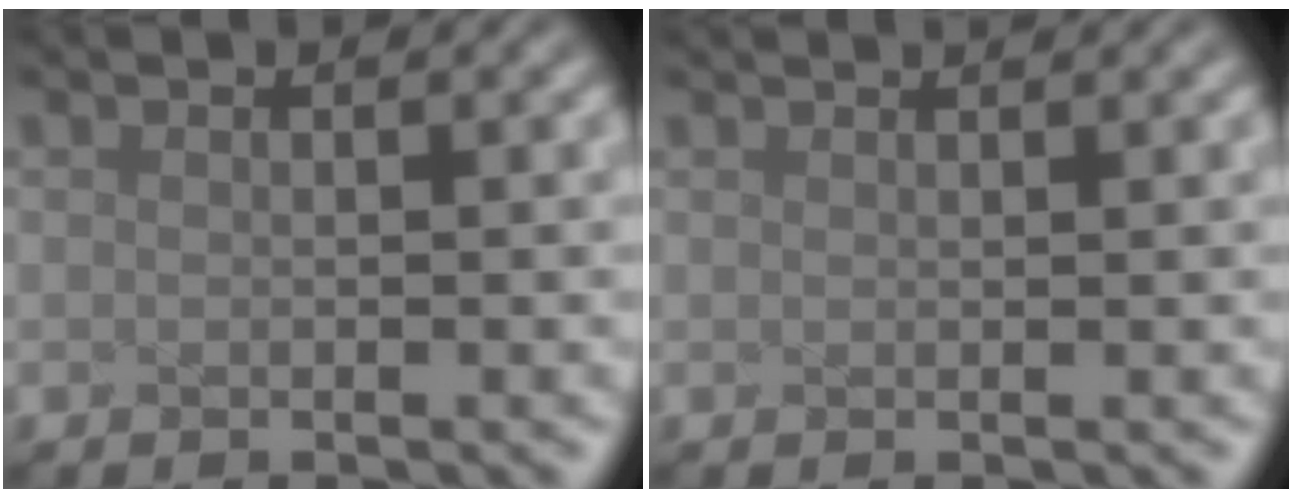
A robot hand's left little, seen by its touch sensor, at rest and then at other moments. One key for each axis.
{"total": 1.8, "fx": 1.6, "fy": 0.5, "fz": 0.7, "tx": 0.000, "ty": 0.006, "tz": 0.003}